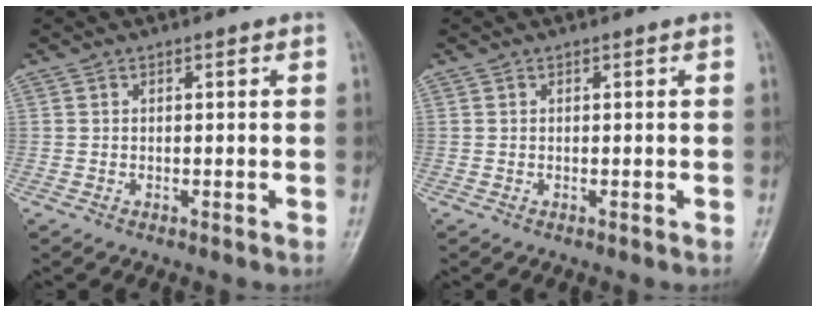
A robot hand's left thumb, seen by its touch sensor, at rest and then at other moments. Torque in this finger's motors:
{"motor_torque": [-0.24, -0.11, 0.02, 0.20, 0.01]}